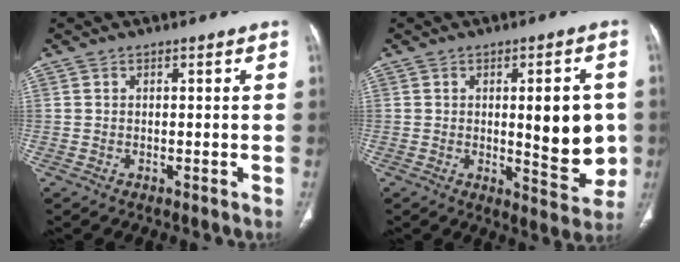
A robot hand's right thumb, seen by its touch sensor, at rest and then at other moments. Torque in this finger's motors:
{"motor_torque": [2.15, 2.86, 1.21, 0.28, 0.07]}